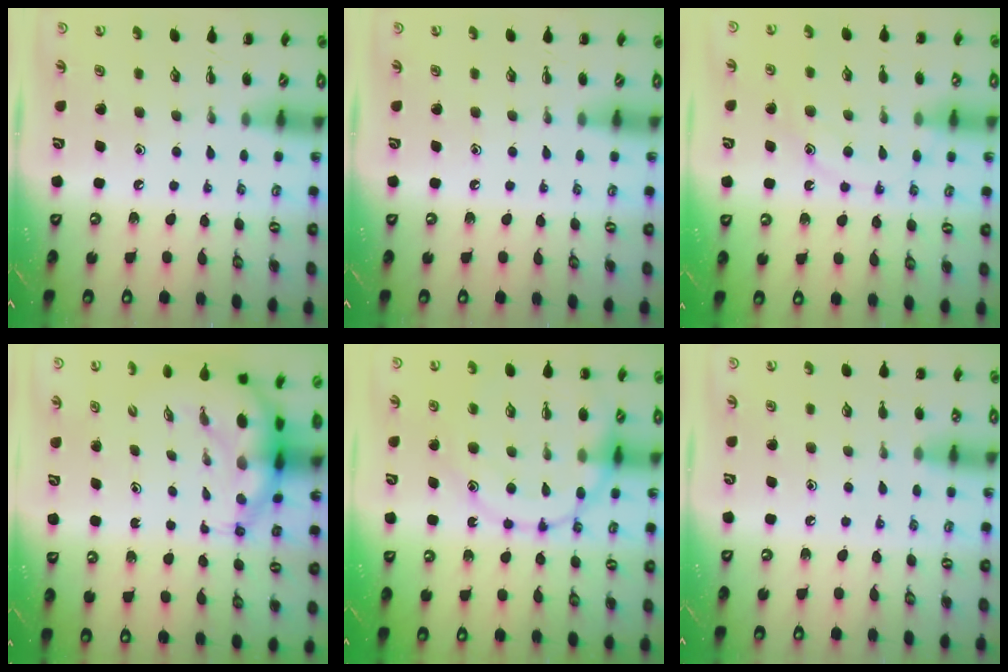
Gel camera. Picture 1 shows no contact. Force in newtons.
{"total": 0.0}
{"total": 11.5, "press": 11.5, "slide": 0.7}
{"total": 7.7, "press": 7.3, "slide": 2.5}
{"total": 18.2, "press": 18.1, "slide": 2.0}
{"total": 6.2, "press": 5.8, "slide": 2.2}